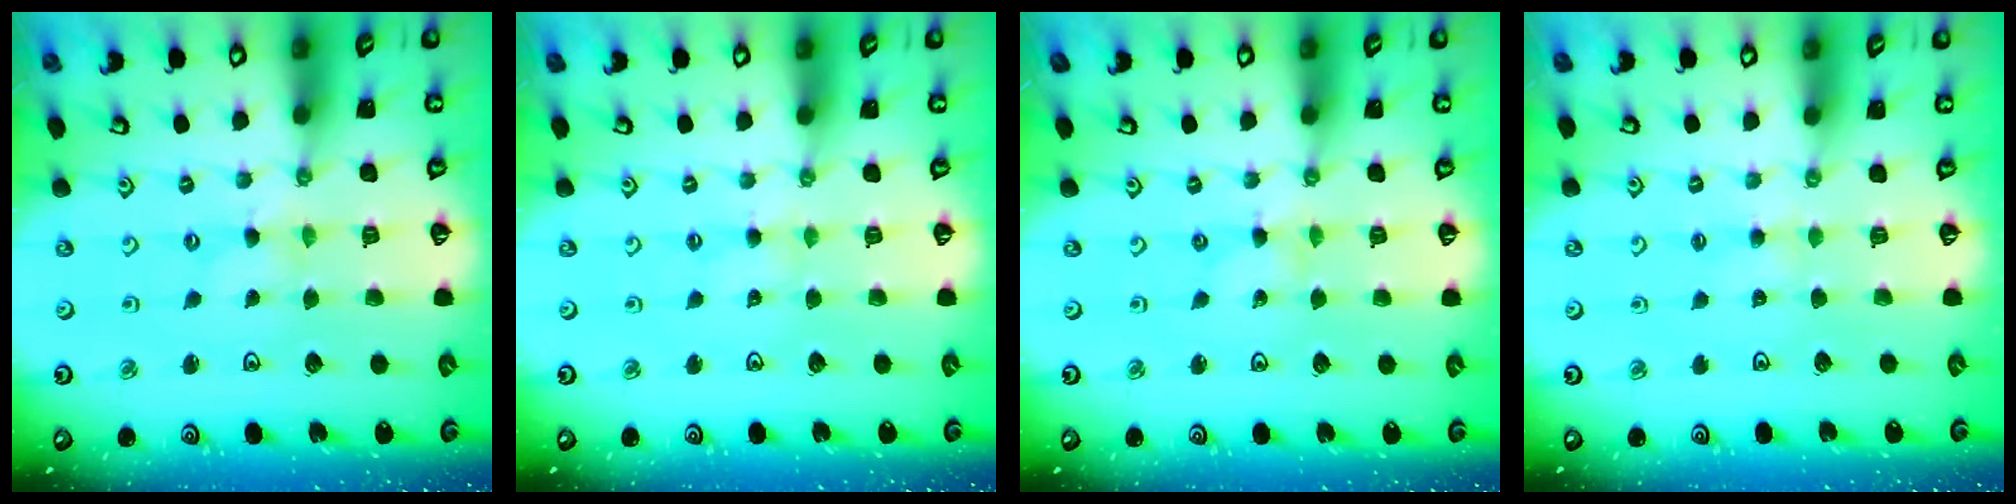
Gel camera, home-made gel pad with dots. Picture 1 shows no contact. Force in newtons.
{"total": 1.7, "press": 1.7, "slide": 0.4}
{"total": 0.0}
{"total": 1.7, "press": 1.7, "slide": 0.4}